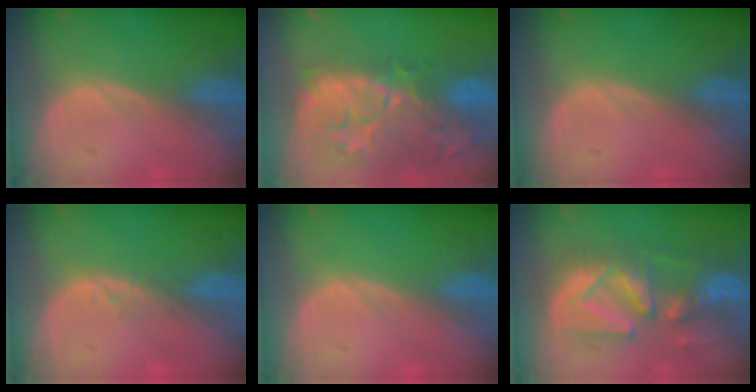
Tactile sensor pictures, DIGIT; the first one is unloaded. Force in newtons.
{"total": 14.0, "press": 11.9, "slide": 7.4}
{"total": 0.0}
{"total": 1.3, "press": 1.3, "slide": 0.2}
{"total": 0.0}
{"total": 10.0, "press": 9.8, "slide": 1.7}